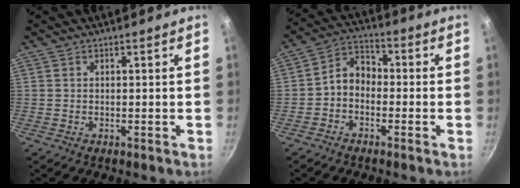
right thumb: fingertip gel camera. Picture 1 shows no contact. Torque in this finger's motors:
{"motor_torque": [0.82, 0.43, 0.73, -0.53, 0.02]}